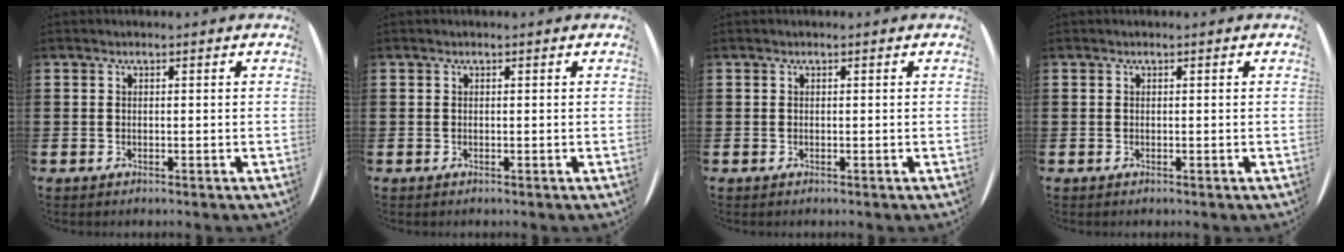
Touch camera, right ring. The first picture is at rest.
{"total": 0.0}
{"total": 0.0}
{"total": 0.0}